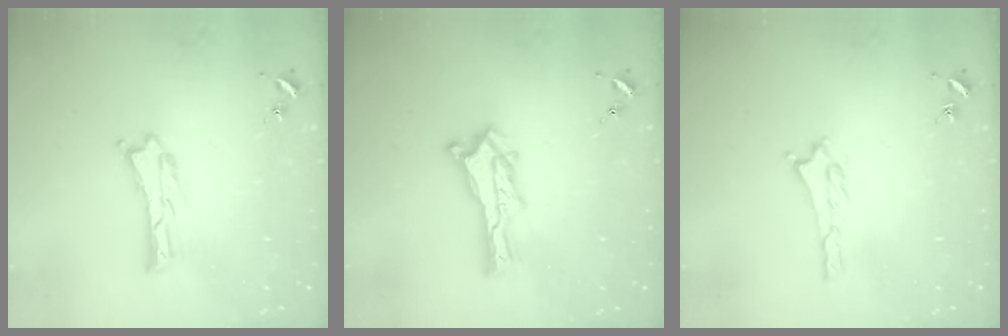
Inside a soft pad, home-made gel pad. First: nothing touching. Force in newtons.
{"total": 1.4, "press": 1.4, "slide": 0.2}
{"total": 1.4, "press": 1.4, "slide": 0.3}